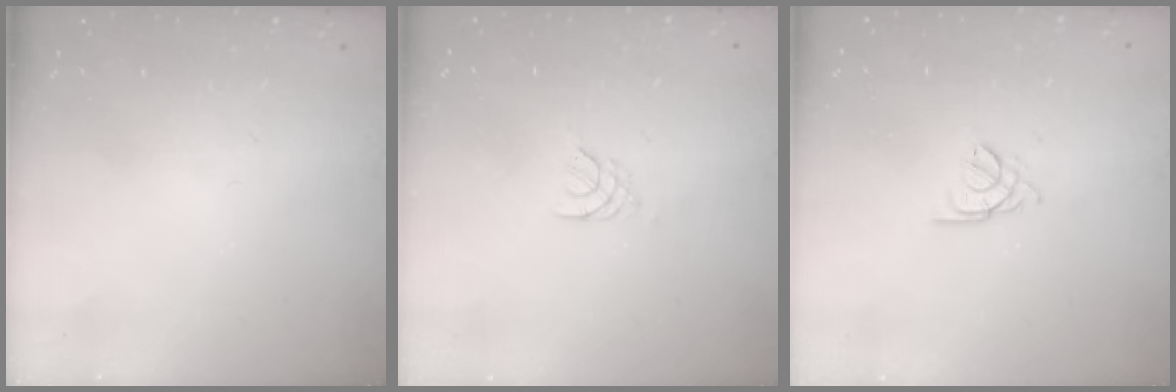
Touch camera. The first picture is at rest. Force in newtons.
{"total": 2.0, "press": 1.9, "slide": 0.4}
{"total": 1.8, "press": 1.7, "slide": 0.5}